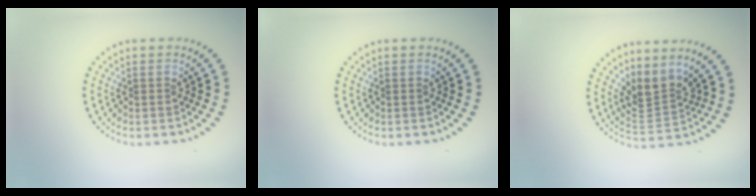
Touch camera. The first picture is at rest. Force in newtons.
{"total": 0.0}
{"total": 3.2, "press": 2.3, "slide": 2.2}